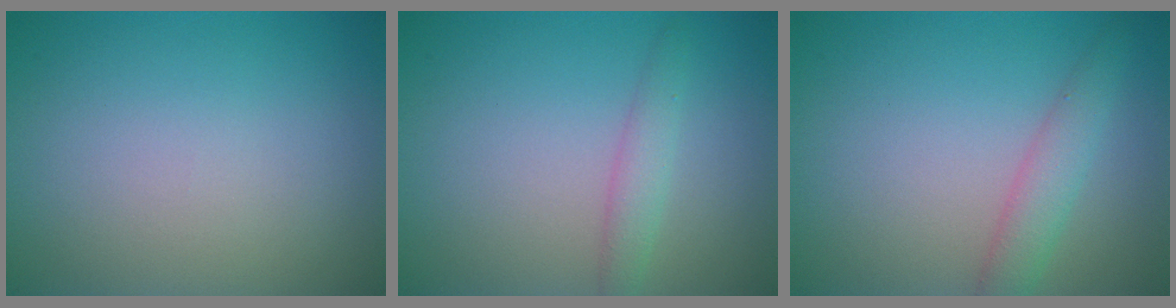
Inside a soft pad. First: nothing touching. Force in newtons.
{"total": 1.8, "press": 1.7, "slide": 0.2}
{"total": 2.4, "press": 2.4, "slide": 0.1}